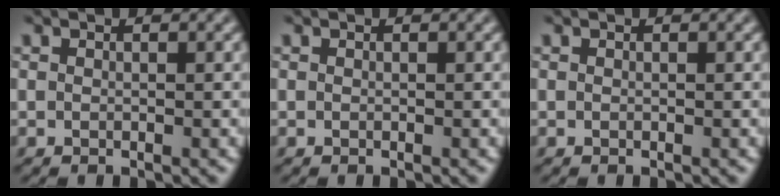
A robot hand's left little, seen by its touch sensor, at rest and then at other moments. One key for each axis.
{"total": 0.0}
{"total": 0.0}